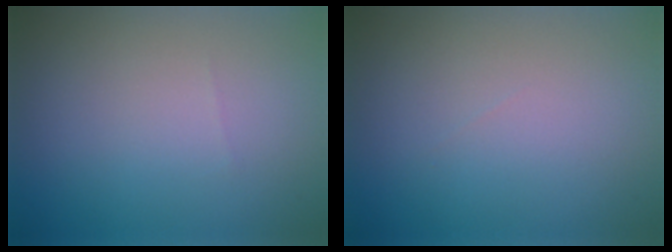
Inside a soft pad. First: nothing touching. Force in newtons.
{"total": 0.0}